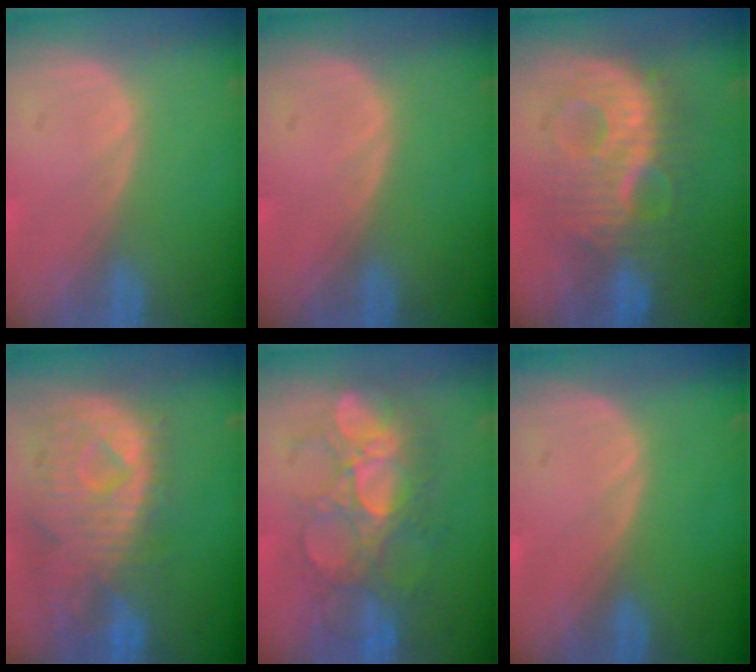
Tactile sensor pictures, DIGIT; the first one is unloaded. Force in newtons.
{"total": 0.0}
{"total": 9.4, "press": 9.3, "slide": 1.6}
{"total": 11.3, "press": 9.7, "slide": 5.7}
{"total": 8.9, "press": 8.8, "slide": 1.7}
{"total": 0.0}